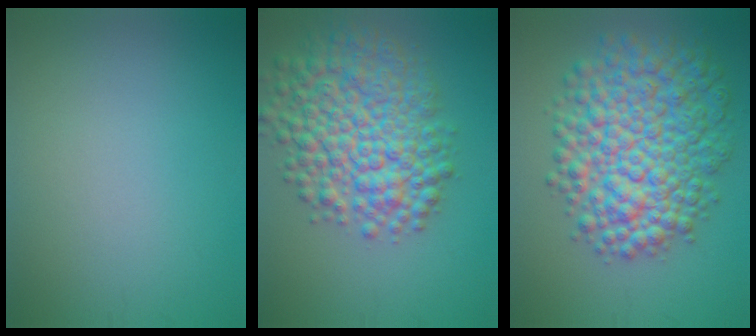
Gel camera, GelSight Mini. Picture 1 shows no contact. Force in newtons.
{"total": 9.4, "press": 9.4, "slide": 0.3}
{"total": 10.3, "press": 10.2, "slide": 0.2}